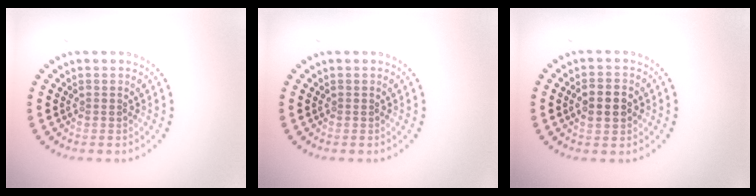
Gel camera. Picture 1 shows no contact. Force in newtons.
{"total": 0.0}
{"total": 3.1, "press": 3.1, "slide": 0.1}